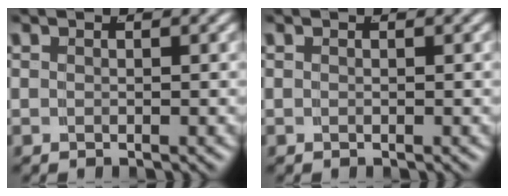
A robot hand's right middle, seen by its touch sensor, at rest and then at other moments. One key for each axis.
{"total": 0.0}